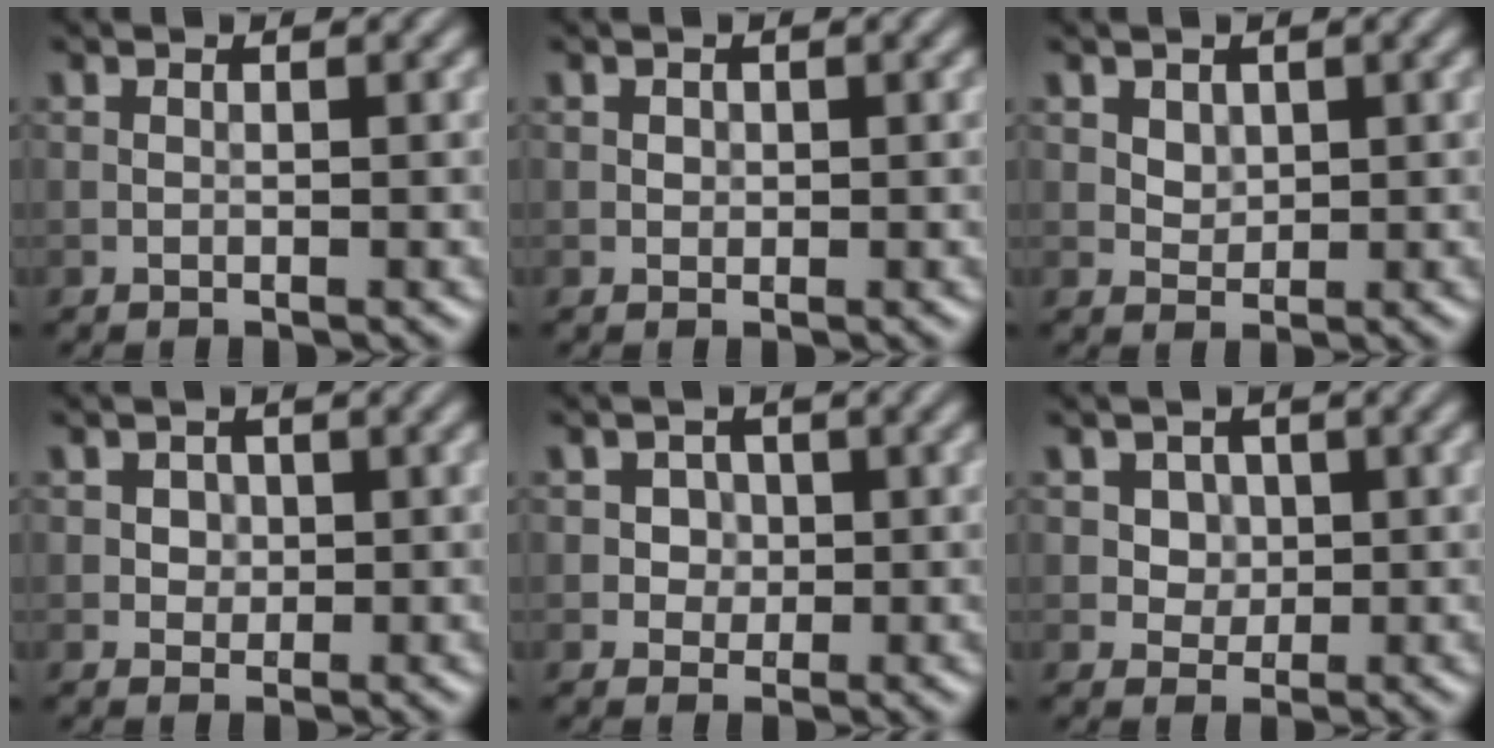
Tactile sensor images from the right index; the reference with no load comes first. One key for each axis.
{"total": 0.5, "fx": 0.2, "fy": 0.5, "fz": 0.1, "tx": -0.001, "ty": -0.002, "tz": 0.003}
{"total": 1.4, "fx": 0.6, "fy": 1.1, "fz": 0.6, "tx": -0.012, "ty": -0.005, "tz": 0.019}
{"total": 1.5, "fx": 0.3, "fy": 1.3, "fz": 0.6, "tx": -0.003, "ty": 0.002, "tz": 0.007}
{"total": 1.9, "fx": 0.3, "fy": 1.8, "fz": 0.7, "tx": 0.002, "ty": 0.000, "tz": 0.007}
{"total": 3.0, "fx": 1.1, "fy": 2.5, "fz": 1.4, "tx": -0.024, "ty": -0.001, "tz": 0.020}